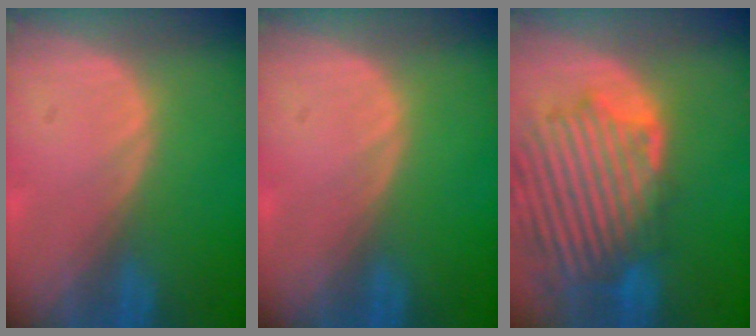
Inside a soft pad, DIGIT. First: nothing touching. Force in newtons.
{"total": 0.0}
{"total": 13.7, "press": 11.8, "slide": 6.9}